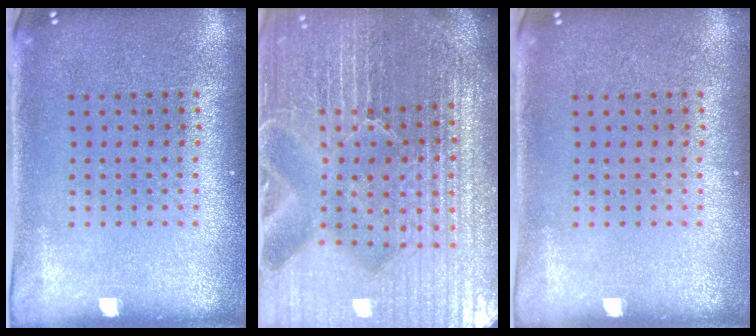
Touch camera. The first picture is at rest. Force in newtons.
{"total": 6.8, "press": 6.0, "slide": 3.3}
{"total": 0.0}